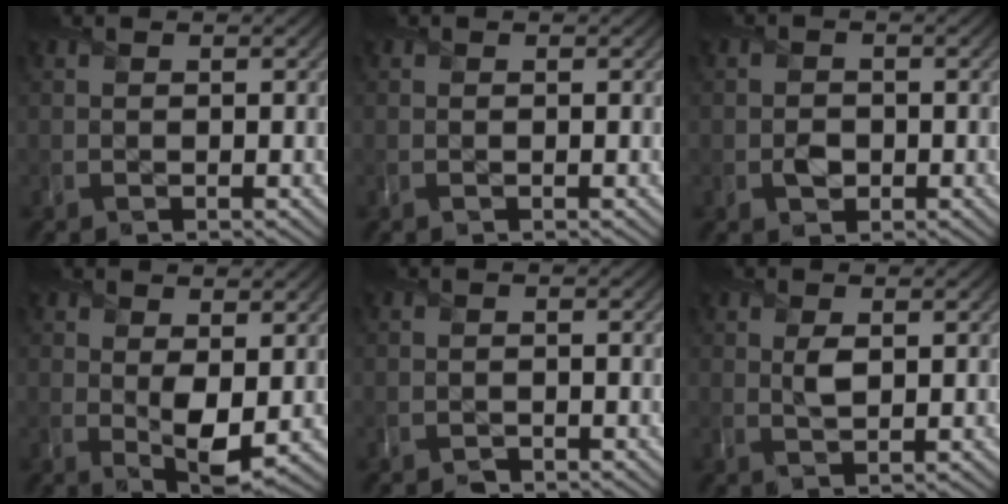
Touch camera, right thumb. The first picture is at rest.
{"total": 0.0}
{"total": 1.7, "force": [-0.5, 1.5, 0.6], "torque": [-0.010, -0.004, -0.012]}
{"total": 4.1, "force": [0.8, 1.9, 3.5], "torque": [-0.072, -0.010, 0.019]}
{"total": 0.9, "force": [-0.9, 0.4, 0.1], "torque": [-0.001, -0.003, -0.017]}
{"total": 1.9, "force": [0.8, 0.9, 1.4], "torque": [-0.028, -0.004, 0.017]}